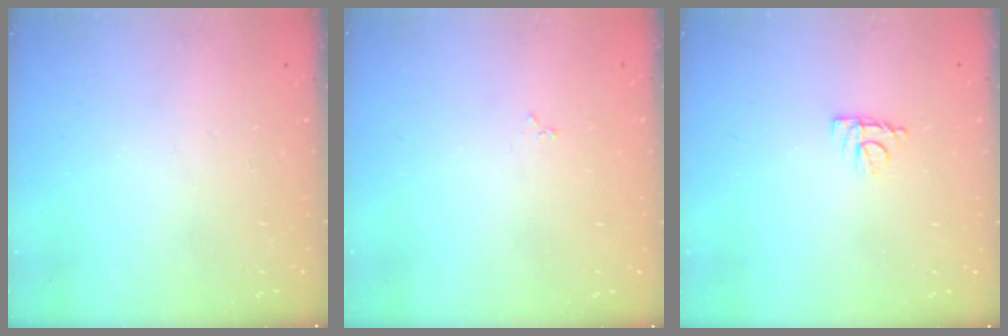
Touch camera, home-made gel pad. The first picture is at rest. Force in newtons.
{"total": 2.5, "press": 2.4, "slide": 0.3}
{"total": 5.8, "press": 5.8, "slide": 0.4}